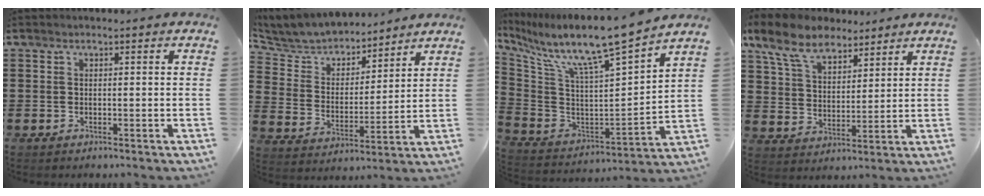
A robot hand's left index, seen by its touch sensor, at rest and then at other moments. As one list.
[{"total": 5.8, "force": [5.6, 1.6, 0.6], "torque": [-0.048, -0.034, 0.095]}, {"total": 11.4, "force": [9.8, -0.7, 5.8], "torque": [-0.139, -0.083, 0.154]}, {"total": 9.4, "force": [7.4, 3.8, 4.5], "torque": [-0.114, -0.009, 0.139]}]